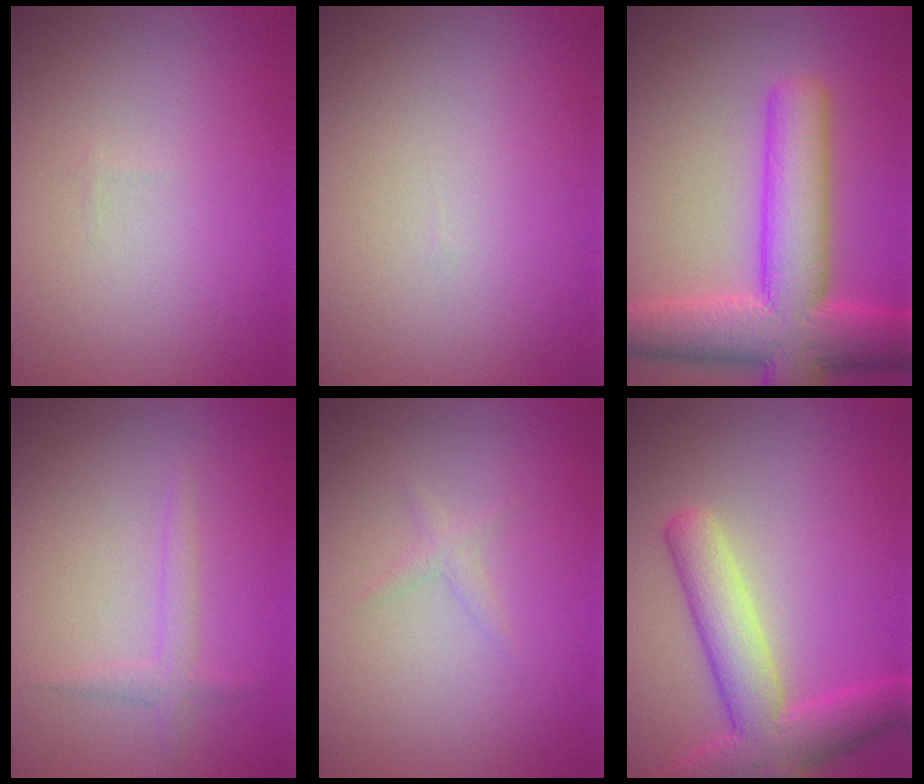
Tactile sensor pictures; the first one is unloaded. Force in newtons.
{"total": 0.0}
{"total": 10.1, "press": 10.1, "slide": 0.6}
{"total": 1.4, "press": 1.4, "slide": 0.1}
{"total": 0.9, "press": 0.9, "slide": 0.0}
{"total": 6.2, "press": 6.2, "slide": 0.4}